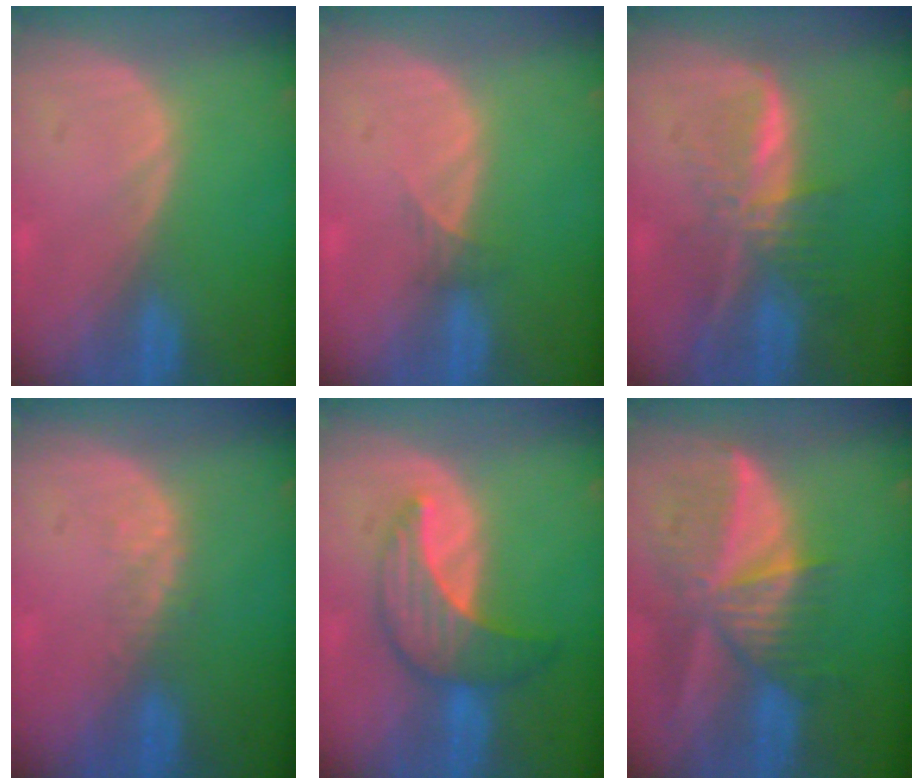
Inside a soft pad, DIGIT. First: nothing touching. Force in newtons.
{"total": 1.3, "press": 1.0, "slide": 0.8}
{"total": 7.8, "press": 6.5, "slide": 4.2}
{"total": 2.2, "press": 1.6, "slide": 1.5}
{"total": 7.0, "press": 6.9, "slide": 1.0}
{"total": 9.8, "press": 8.6, "slide": 4.6}